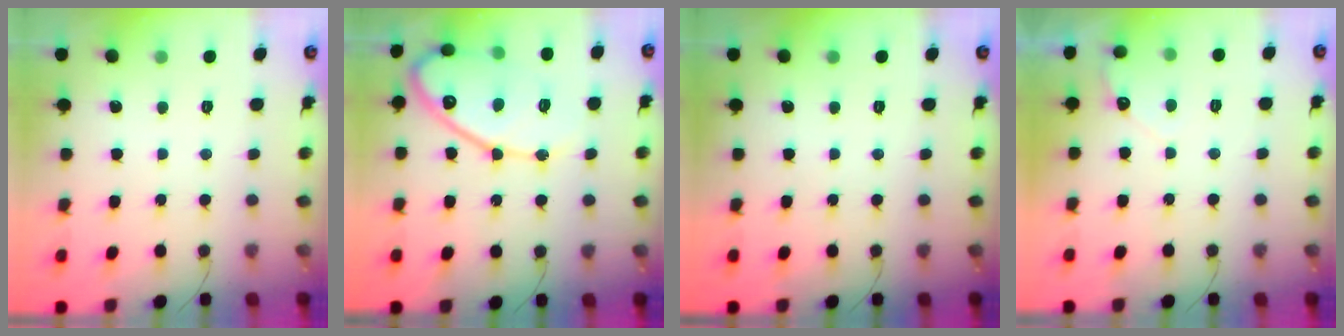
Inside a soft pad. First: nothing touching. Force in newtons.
{"total": 16.1, "press": 16.0, "slide": 1.3}
{"total": 0.0}
{"total": 2.8, "press": 2.8, "slide": 0.1}